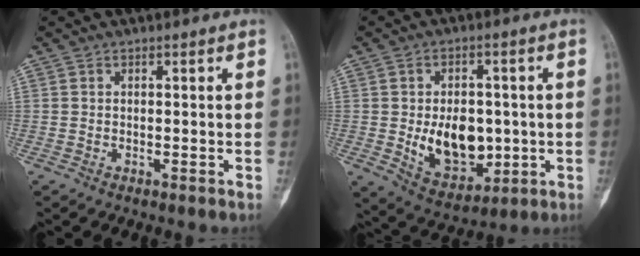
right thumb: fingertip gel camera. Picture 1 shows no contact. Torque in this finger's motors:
{"motor_torque": [1.57, 1.37, 0.64, -0.63, 0.08]}